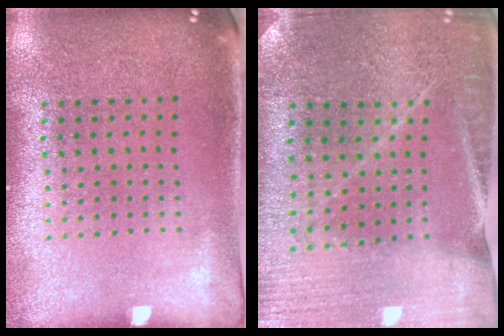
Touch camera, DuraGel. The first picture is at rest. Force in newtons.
{"total": 1.4, "press": 1.4, "slide": 0.2}